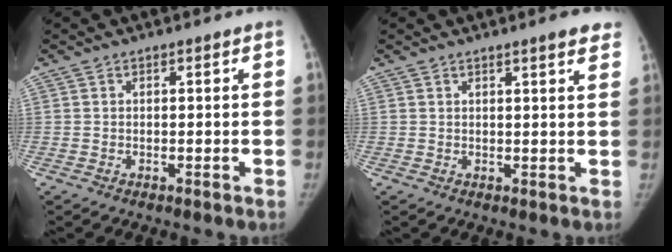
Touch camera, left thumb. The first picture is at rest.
{"total": 4.4, "force": [3.1, 0.7, 2.9], "torque": [-0.017, -0.005, 0.033]}